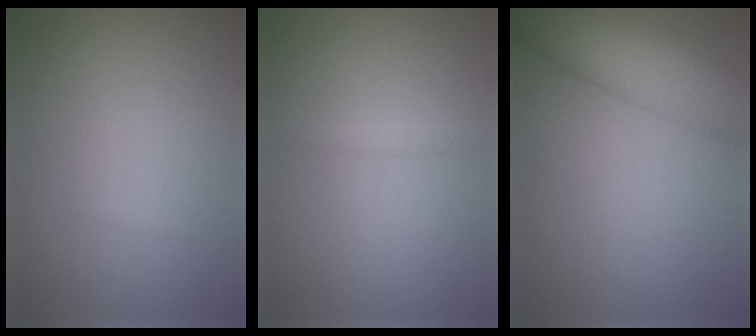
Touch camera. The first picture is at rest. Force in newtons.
{"total": 0.7, "press": 0.7, "slide": 0.0}
{"total": 7.3, "press": 7.3, "slide": 0.3}